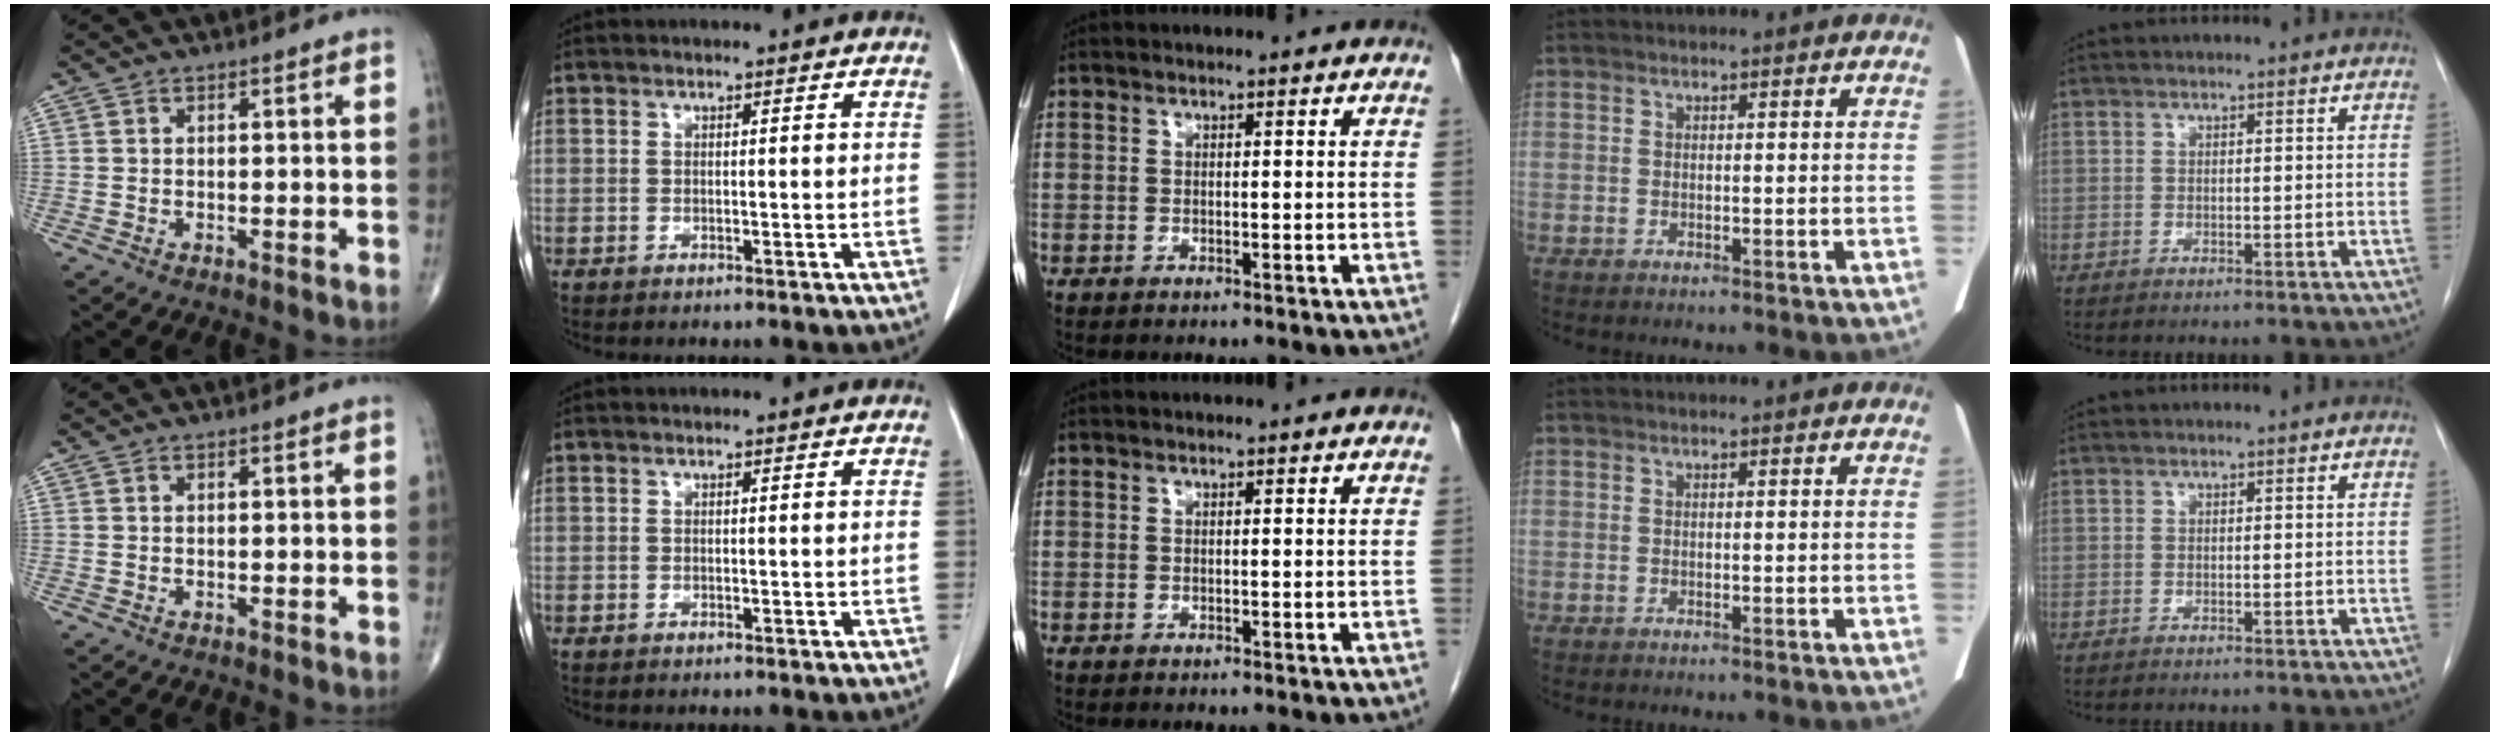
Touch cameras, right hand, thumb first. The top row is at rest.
{}